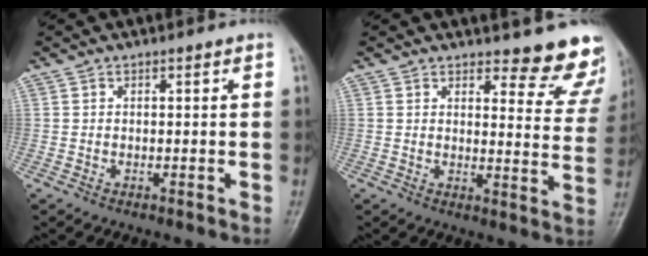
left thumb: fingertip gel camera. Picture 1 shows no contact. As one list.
[{"total": 11.8, "force": [11.0, 3.4, 2.6], "torque": [0.016, -0.100, 0.103]}]